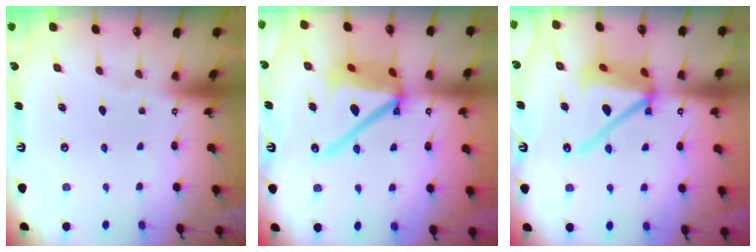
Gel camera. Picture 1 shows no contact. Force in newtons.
{"total": 16.3, "press": 16.2, "slide": 1.9}
{"total": 15.3, "press": 15.2, "slide": 1.9}